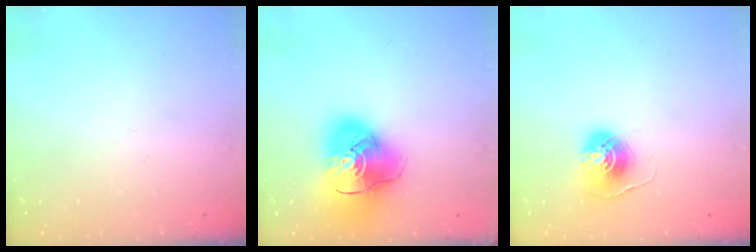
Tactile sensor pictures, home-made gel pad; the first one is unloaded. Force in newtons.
{"total": 18.1, "press": 17.9, "slide": 2.7}
{"total": 7.1, "press": 7.1, "slide": 0.4}